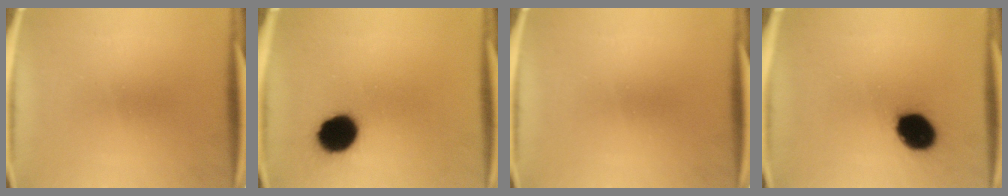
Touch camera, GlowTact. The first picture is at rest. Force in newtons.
{"total": 11.5}
{"total": 0.0}
{"total": 12.3}